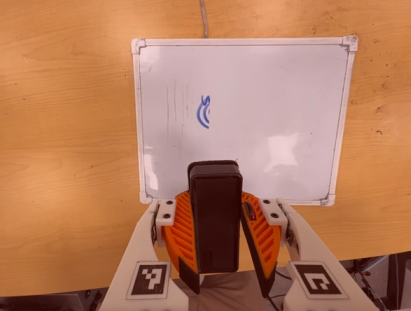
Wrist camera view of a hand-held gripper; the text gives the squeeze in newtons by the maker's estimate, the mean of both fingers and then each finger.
{"total": 8.0, "left": 8.1, "right": 7.8}